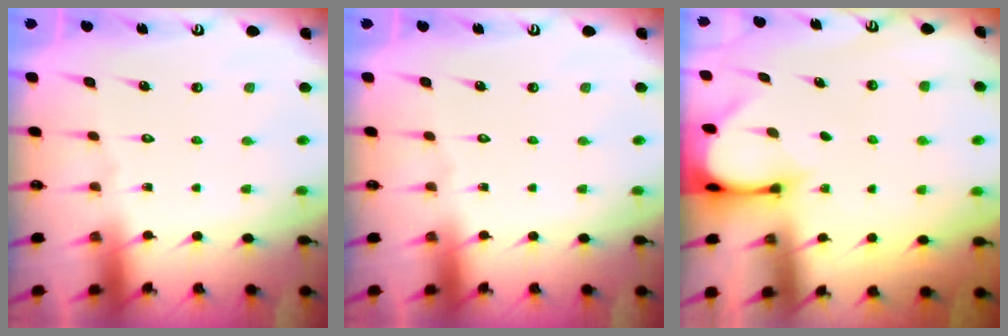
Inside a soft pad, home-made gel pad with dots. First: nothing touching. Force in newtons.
{"total": 0.0}
{"total": 3.3, "press": 3.2, "slide": 0.2}